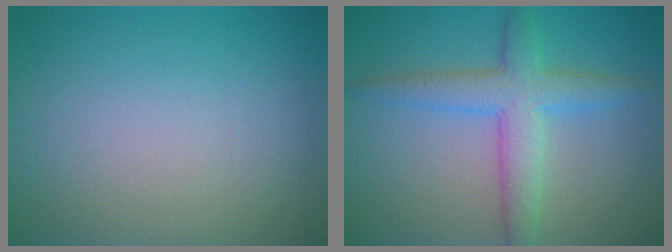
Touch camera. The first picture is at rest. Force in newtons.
{"total": 4.7, "press": 4.7, "slide": 0.1}